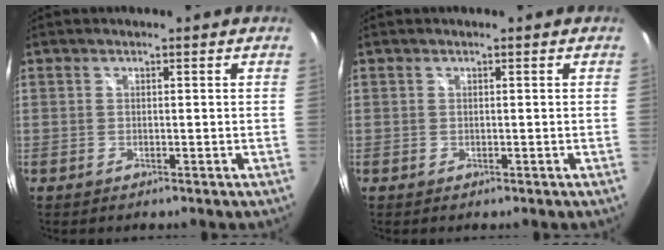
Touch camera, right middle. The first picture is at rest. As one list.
[{"total": 0.0}]